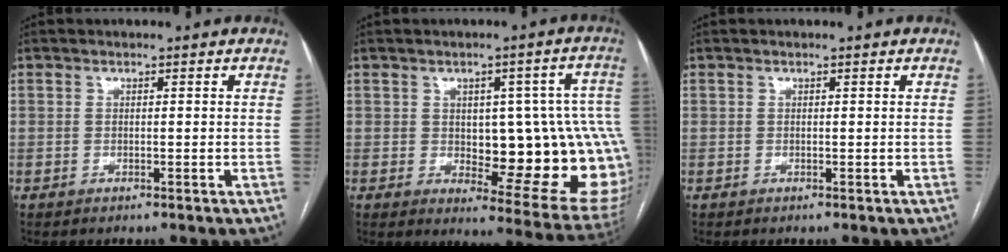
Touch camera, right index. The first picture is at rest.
{"total": 19.5, "force": [-1.0, 6.7, 18.3], "torque": [-0.148, 0.023, 0.009]}
{"total": 0.0}